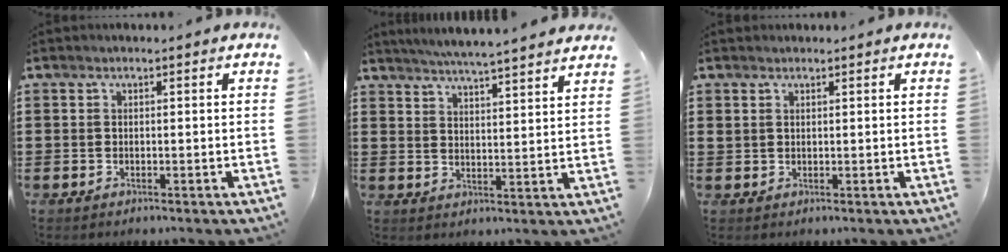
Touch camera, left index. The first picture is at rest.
{"total": 4.6, "force": [4.4, -0.9, 1.0], "torque": [-0.038, -0.028, 0.075]}
{"total": 1.4, "force": [1.2, 0.8, 0.1], "torque": [-0.005, 0.002, 0.025]}